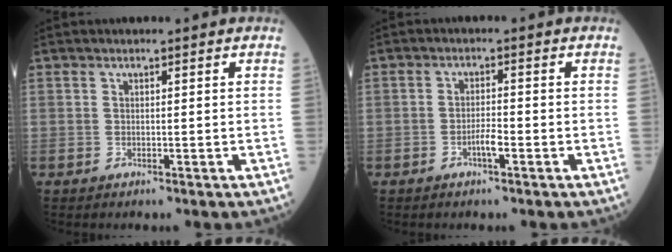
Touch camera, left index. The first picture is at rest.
{"total": 2.4, "force": [-1.3, 0.3, 1.9], "torque": [-0.034, -0.001, -0.027]}